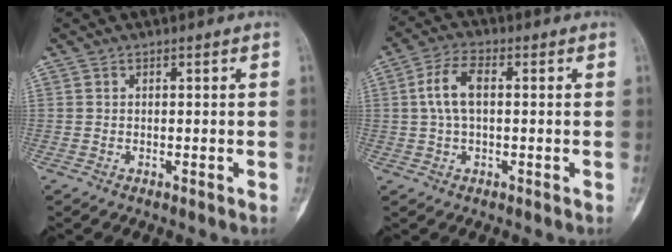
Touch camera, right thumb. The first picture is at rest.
{"total": 6.5, "force": [0.8, 3.2, 5.6], "torque": [-0.120, 0.018, 0.011]}